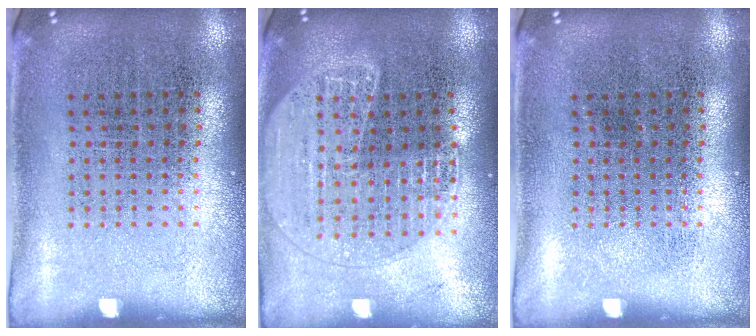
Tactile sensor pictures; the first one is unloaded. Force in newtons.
{"total": 1.8, "press": 1.7, "slide": 0.7}
{"total": 0.0}